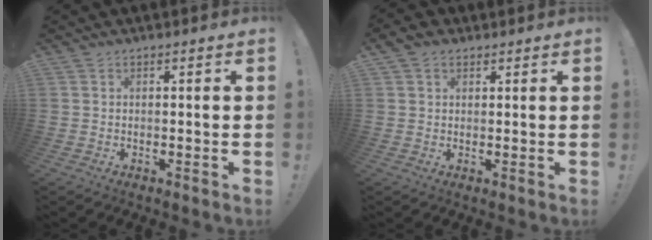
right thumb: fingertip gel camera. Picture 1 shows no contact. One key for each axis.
{"total": 3.4, "fx": 1.8, "fy": 2.5, "fz": 1.4, "tx": -0.017, "ty": -0.004, "tz": 0.035}